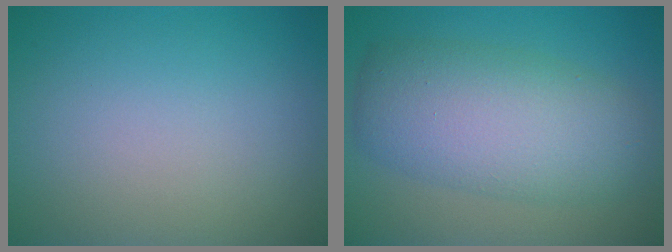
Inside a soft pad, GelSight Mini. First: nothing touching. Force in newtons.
{"total": 8.0, "press": 8.0, "slide": 0.3}